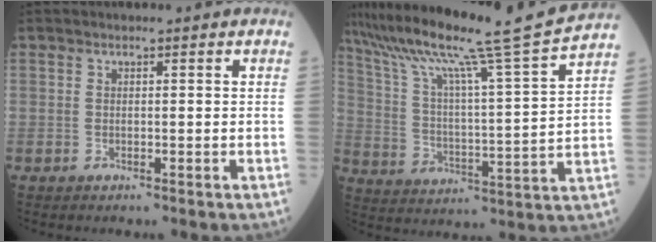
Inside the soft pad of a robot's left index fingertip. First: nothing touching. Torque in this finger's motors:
{"motor_torque": [0.85, -1.29, 0.40, 0.11]}